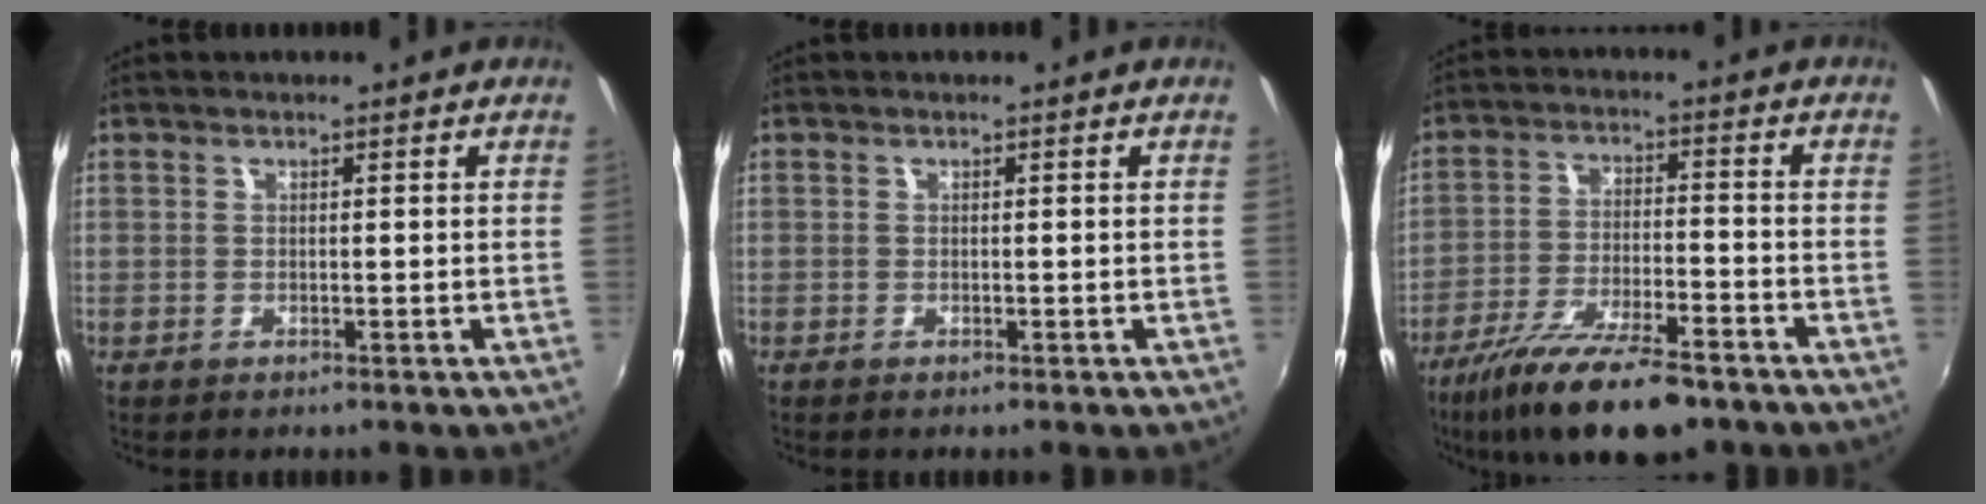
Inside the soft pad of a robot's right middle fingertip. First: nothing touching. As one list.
[{"total": 0.0}, {"total": 16.1, "force": [-11.8, 4.3, 10.0], "torque": [-0.203, -0.032, -0.200]}]